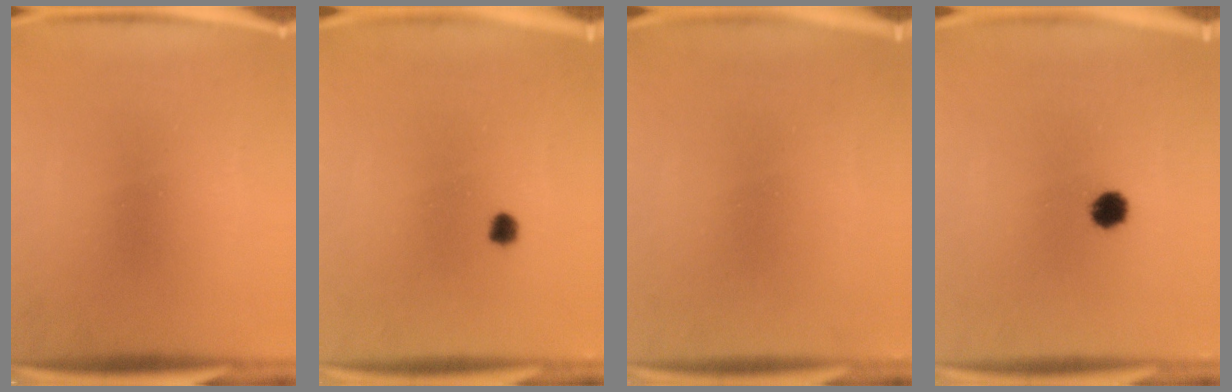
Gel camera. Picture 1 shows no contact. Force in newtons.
{"total": 1.9}
{"total": 1.1}
{"total": 3.8}